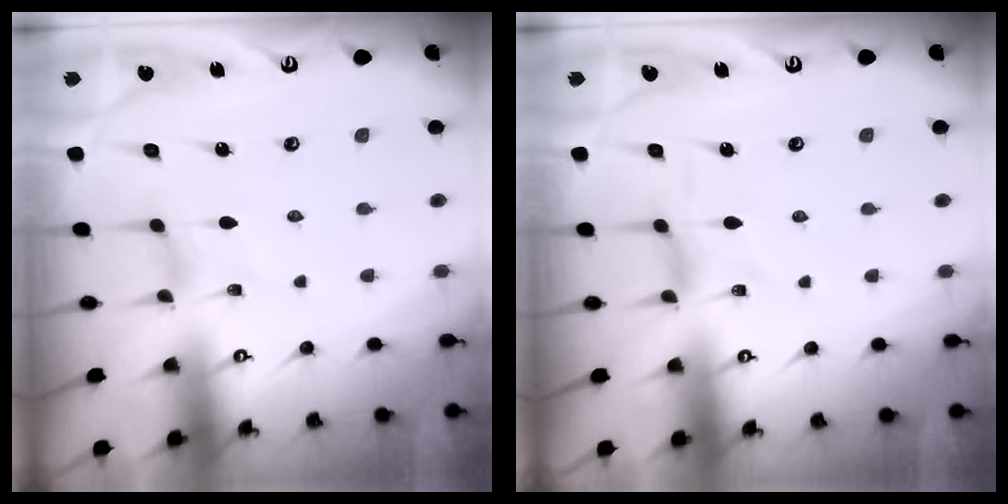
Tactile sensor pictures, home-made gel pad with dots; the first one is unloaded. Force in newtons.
{"total": 2.5, "press": 2.4, "slide": 0.4}